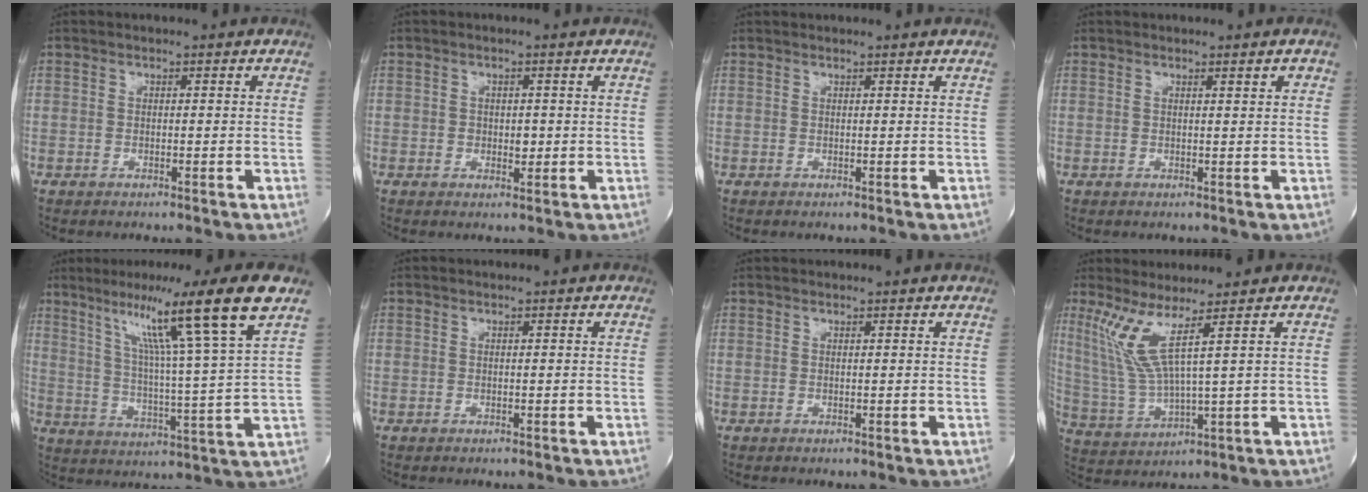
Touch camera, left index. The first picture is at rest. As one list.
[{"total": 1.6, "force": [-0.1, 1.2, 1.1], "torque": [-0.013, -0.003, -0.002]}, {"total": 2.1, "force": [2.1, -0.3, 0.4], "torque": [-0.014, 0.011, 0.024]}, {"total": 1.0, "force": [0.6, -0.1, 0.8], "torque": [-0.013, -0.007, 0.007]}, {"total": 15.9, "force": [9.6, -2.9, 12.3], "torque": [-0.191, -0.002, 0.141]}, {"total": 0.0}, {"total": 1.8, "force": [1.7, -0.3, 0.3], "torque": [-0.013, 0.010, 0.021]}, {"total": 7.0, "force": [3.7, -1.0, 5.9], "torque": [-0.141, -0.016, 0.088]}]